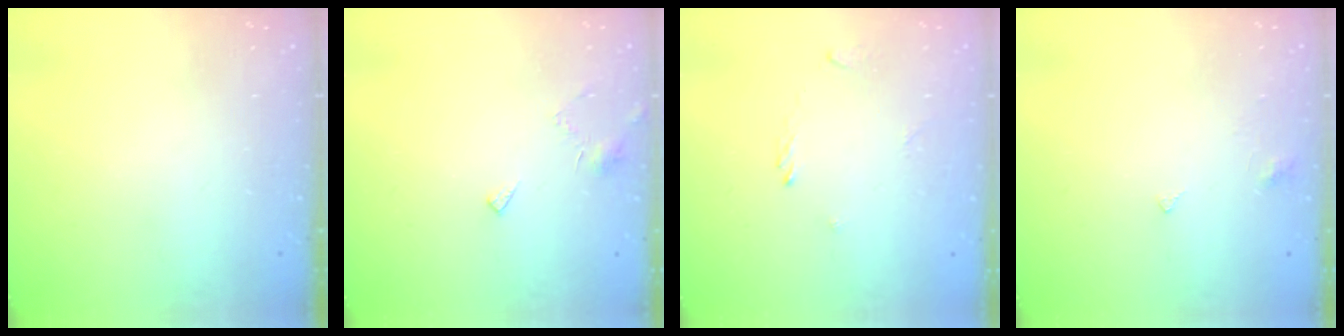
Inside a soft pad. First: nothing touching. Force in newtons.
{"total": 5.6, "press": 5.6, "slide": 0.3}
{"total": 1.1, "press": 0.9, "slide": 0.5}
{"total": 2.8, "press": 2.8, "slide": 0.5}